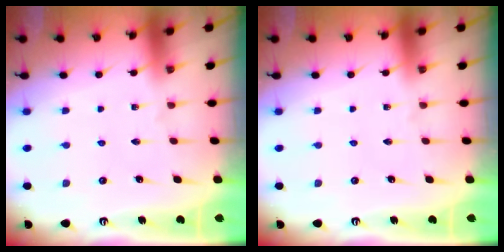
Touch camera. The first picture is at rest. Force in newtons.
{"total": 0.0}